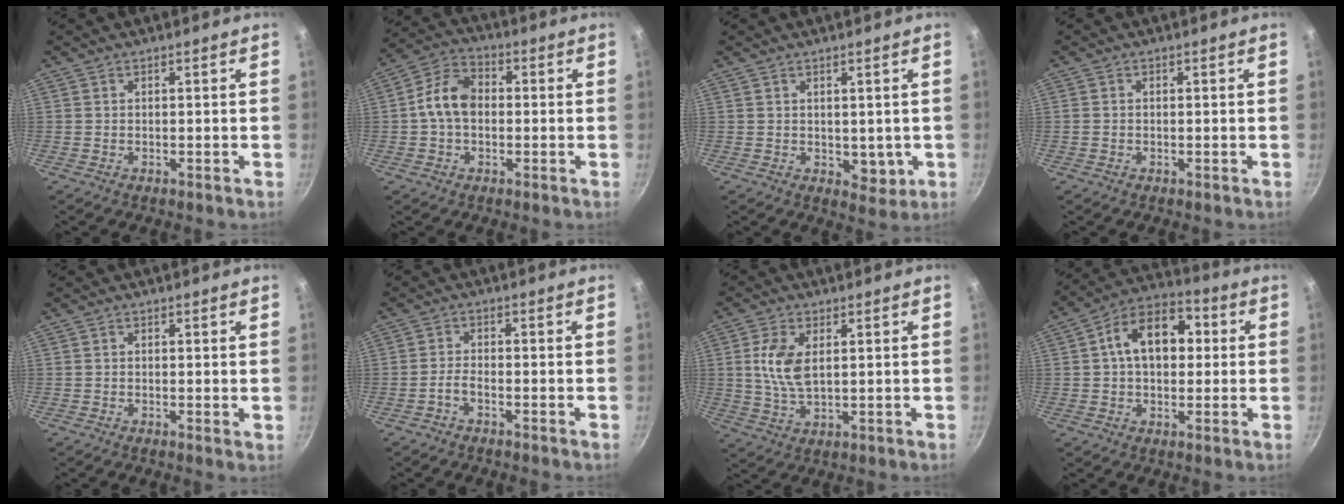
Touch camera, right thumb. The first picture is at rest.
{"total": 8.8, "force": [-0.2, 6.4, 6.1], "torque": [-0.093, 0.026, -0.020]}
{"total": 4.3, "force": [0.4, 2.9, 3.1], "torque": [-0.024, -0.009, 0.012]}
{"total": 0.7, "force": [-0.1, 0.6, 0.3], "torque": [-0.005, 0.002, -0.002]}
{"total": 0.8, "force": [0.1, 0.3, 0.8], "torque": [-0.010, -0.004, -0.004]}
{"total": 2.0, "force": [-1.5, 0.6, 1.2], "torque": [-0.029, 0.015, -0.033]}
{"total": 7.8, "force": [1.7, 4.2, 6.4], "torque": [-0.128, -0.006, 0.034]}
{"total": 13.5, "force": [2.0, 9.0, 9.9], "torque": [-0.113, 0.027, 0.013]}